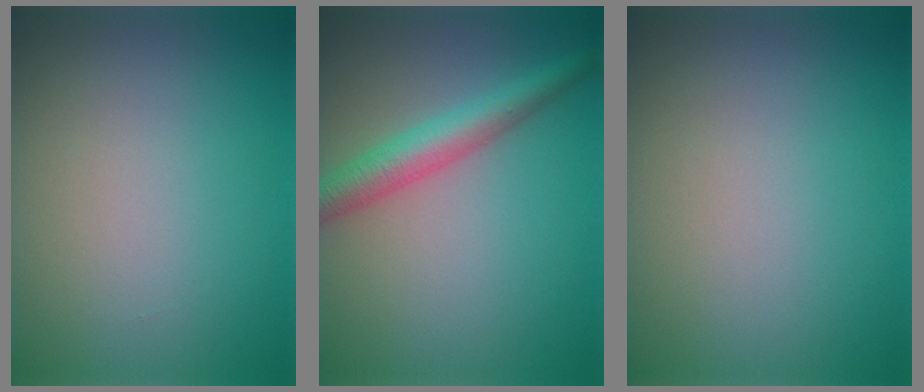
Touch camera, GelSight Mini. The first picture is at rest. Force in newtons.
{"total": 3.8, "press": 3.8, "slide": 0.1}
{"total": 0.0}